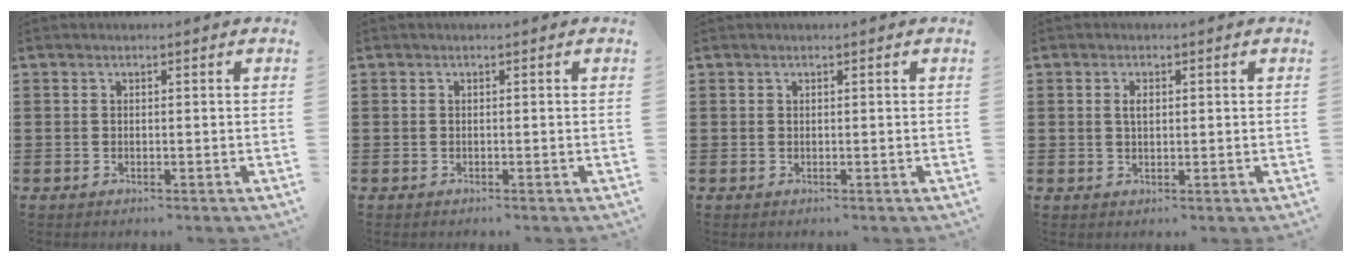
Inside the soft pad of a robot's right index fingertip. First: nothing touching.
{"total": 0.0}
{"total": 0.0}
{"total": 1.7, "force": [0.4, 0.8, 1.5], "torque": [-0.031, 0.006, 0.005]}